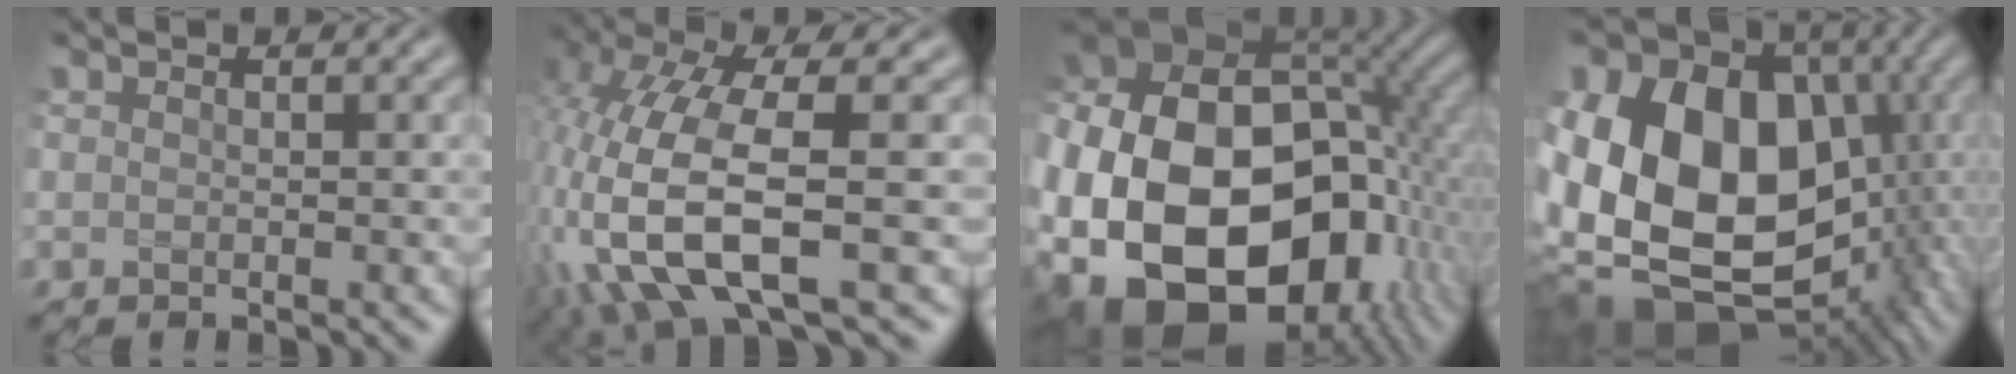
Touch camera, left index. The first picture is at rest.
{"total": 11.2, "force": [-3.0, 4.3, 9.9], "torque": [-0.233, -0.016, -0.054]}
{"total": 22.3, "force": [-4.6, 15.1, 15.7], "torque": [-0.328, -0.029, -0.059]}
{"total": 22.6, "force": [-0.5, 17.5, 14.3], "torque": [-0.273, -0.004, -0.007]}